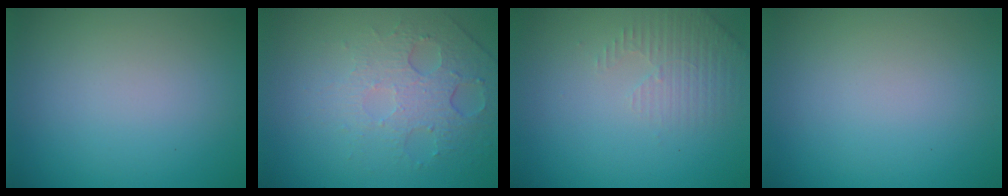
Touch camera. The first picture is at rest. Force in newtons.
{"total": 5.0, "press": 3.3, "slide": 3.8}
{"total": 2.3, "press": 2.2, "slide": 0.6}
{"total": 0.0}